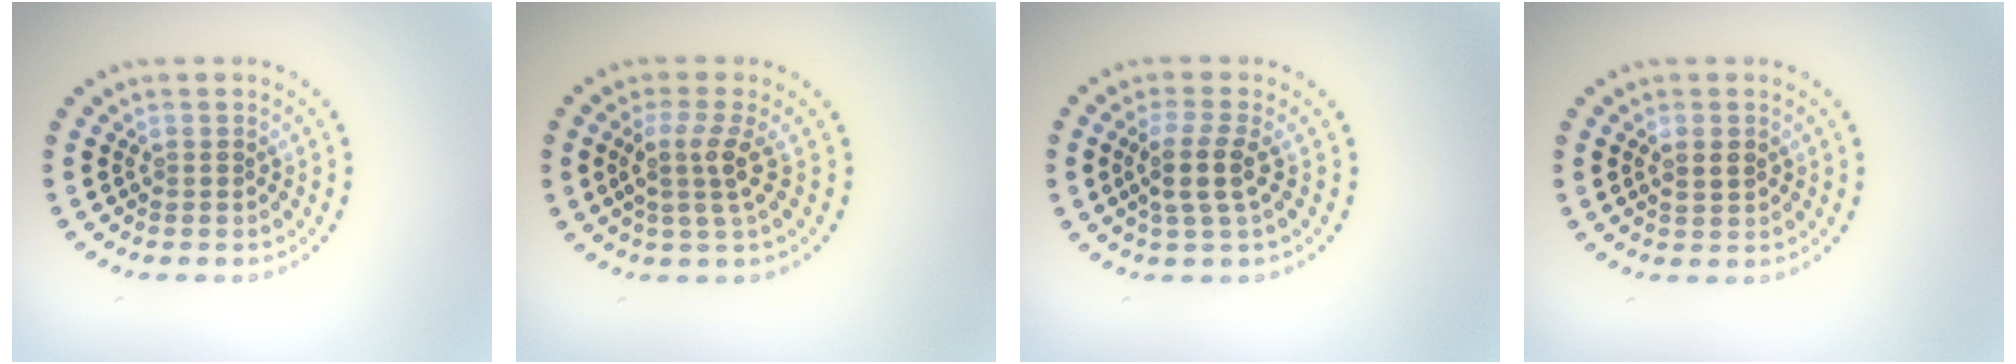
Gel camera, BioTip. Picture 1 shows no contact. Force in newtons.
{"total": 2.8, "press": 2.1, "slide": 1.8}
{"total": 2.7, "press": 2.3, "slide": 1.5}
{"total": 1.0, "press": 0.9, "slide": 0.3}